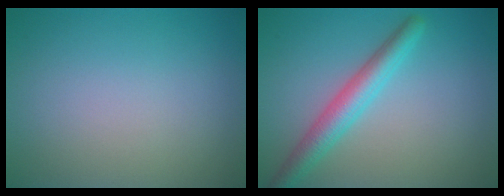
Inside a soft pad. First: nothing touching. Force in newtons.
{"total": 3.8, "press": 3.8, "slide": 0.1}